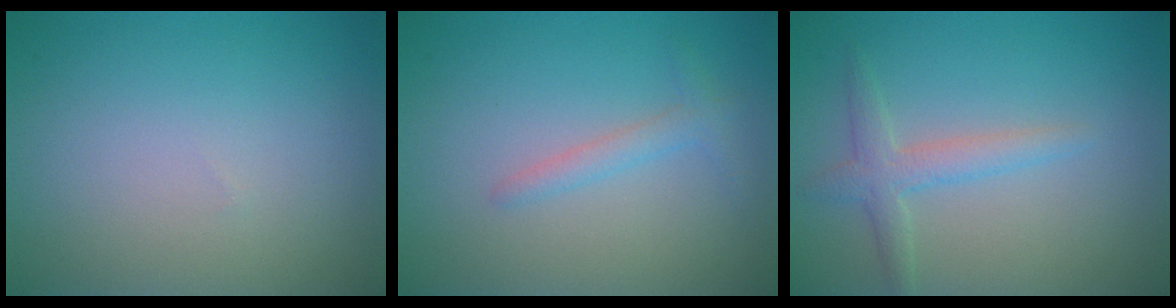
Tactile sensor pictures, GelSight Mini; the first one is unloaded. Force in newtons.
{"total": 1.4, "press": 1.4, "slide": 0.1}
{"total": 2.3, "press": 2.3, "slide": 0.1}